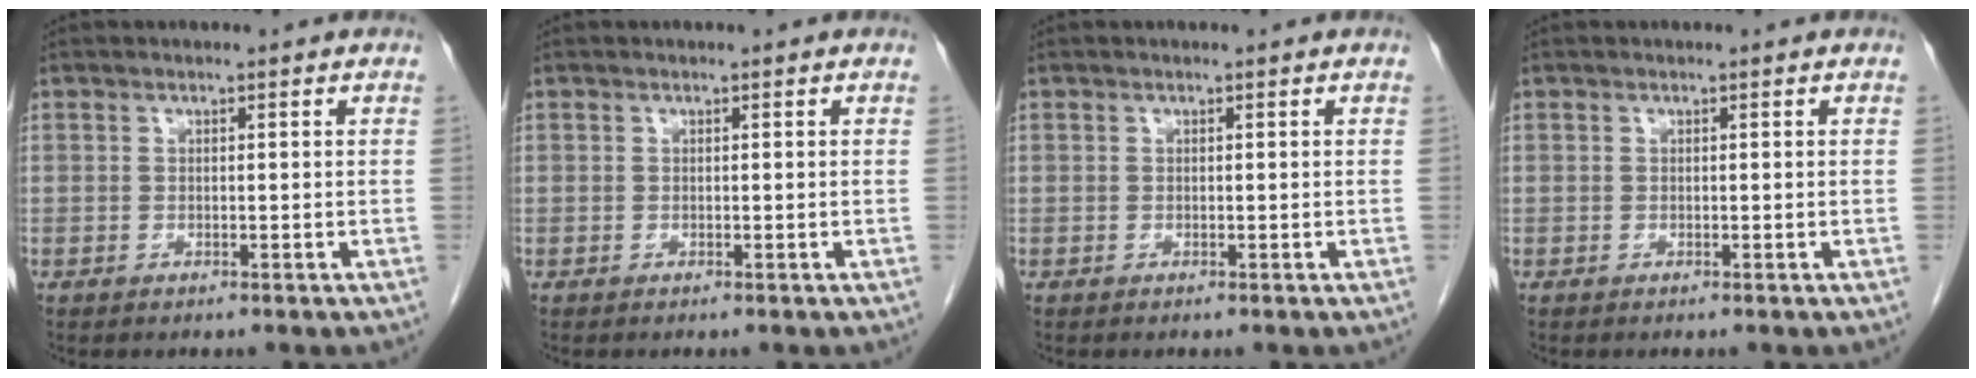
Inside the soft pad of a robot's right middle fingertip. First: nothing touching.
{"total": 0.0}
{"total": 0.0}
{"total": 0.0}